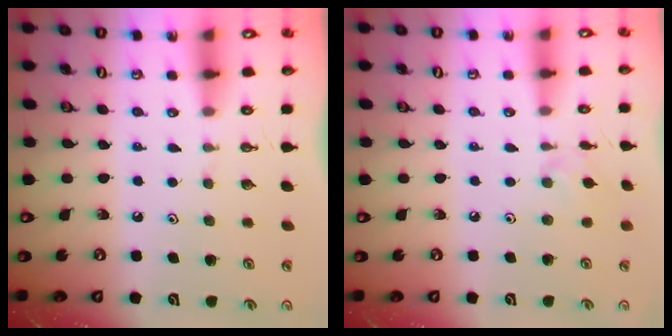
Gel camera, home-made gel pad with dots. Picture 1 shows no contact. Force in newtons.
{"total": 2.4, "press": 2.3, "slide": 0.5}